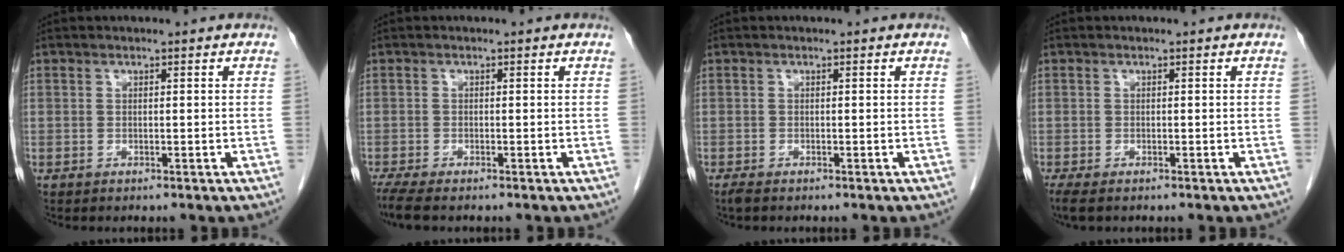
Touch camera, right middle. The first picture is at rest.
{"total": 3.5, "force": [-2.8, 0.4, 2.0], "torque": [-0.039, -0.011, -0.049]}
{"total": 0.9, "force": [-0.7, 0.2, 0.5], "torque": [-0.018, -0.004, -0.015]}
{"total": 3.3, "force": [-2.4, 1.1, 1.9], "torque": [-0.035, -0.012, -0.035]}